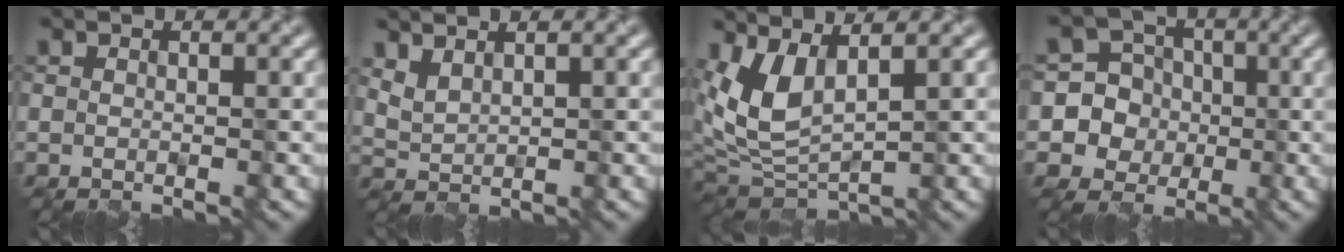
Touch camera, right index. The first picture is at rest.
{"total": 1.9, "force": [1.3, 0.8, 1.0], "torque": [-0.032, 0.000, 0.036]}
{"total": 4.9, "force": [1.9, 2.3, 3.8], "torque": [-0.096, -0.012, 0.048]}
{"total": 10.5, "force": [-0.6, 10.3, 2.3], "torque": [-0.090, 0.025, -0.016]}